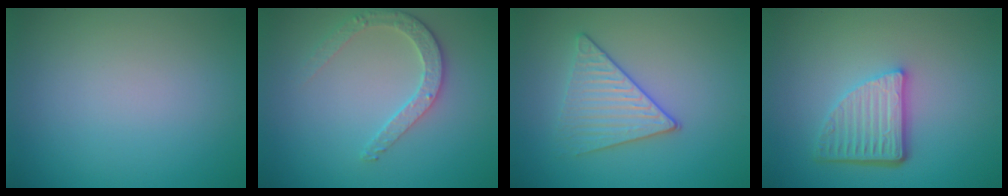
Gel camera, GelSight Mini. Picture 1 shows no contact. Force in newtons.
{"total": 2.8, "press": 2.5, "slide": 1.2}
{"total": 3.4, "press": 3.3, "slide": 0.6}
{"total": 4.9, "press": 3.5, "slide": 3.4}